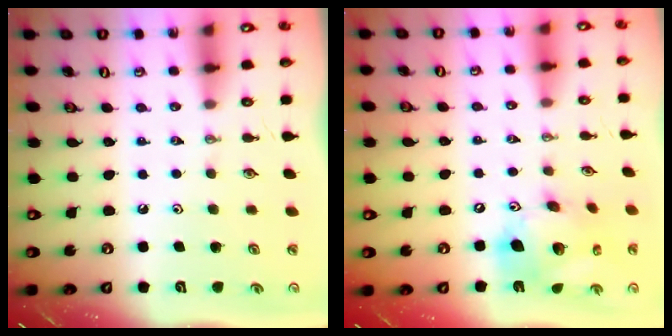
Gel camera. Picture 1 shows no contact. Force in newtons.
{"total": 16.6, "press": 16.4, "slide": 2.7}